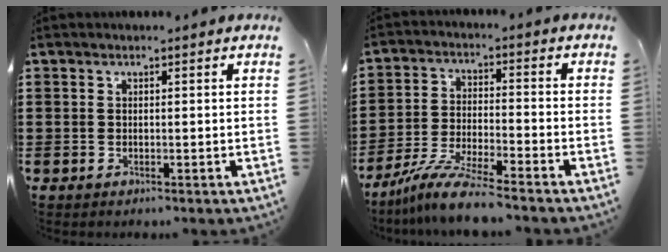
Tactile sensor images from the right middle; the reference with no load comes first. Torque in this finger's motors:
{"motor_torque": [1.59, -0.55, 0.46, 0.05]}